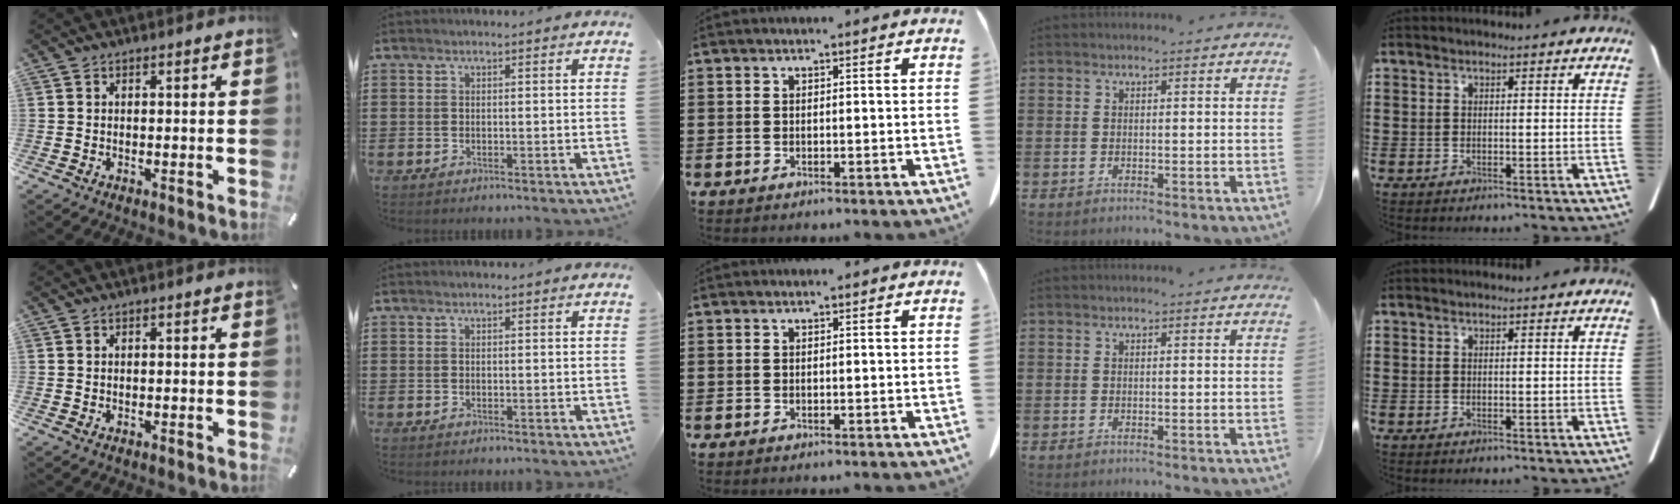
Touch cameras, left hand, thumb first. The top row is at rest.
{}